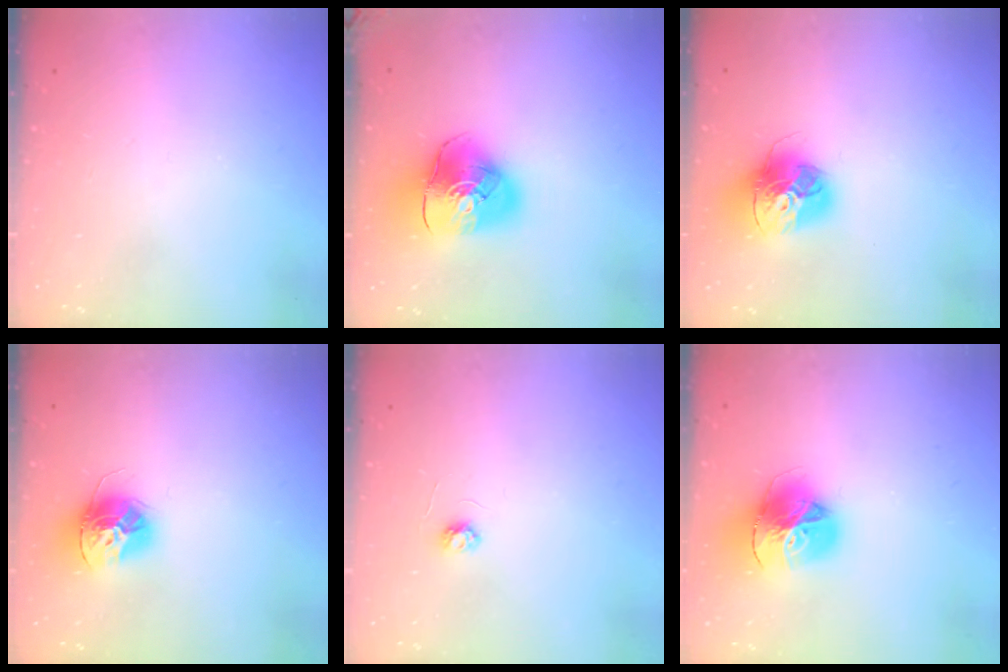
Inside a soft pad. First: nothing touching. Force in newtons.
{"total": 15.0, "press": 14.8, "slide": 2.2}
{"total": 16.0, "press": 16.0, "slide": 1.7}
{"total": 13.5, "press": 13.5, "slide": 1.0}
{"total": 3.1, "press": 3.1, "slide": 0.4}
{"total": 18.4, "press": 18.3, "slide": 2.2}